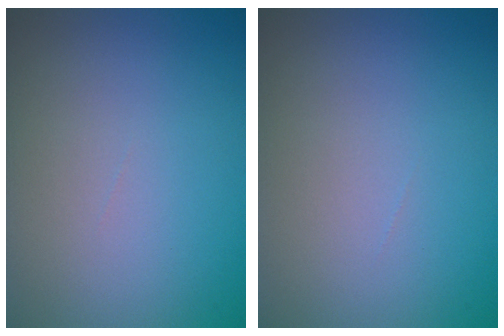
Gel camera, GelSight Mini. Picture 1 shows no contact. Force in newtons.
{"total": 0.0}